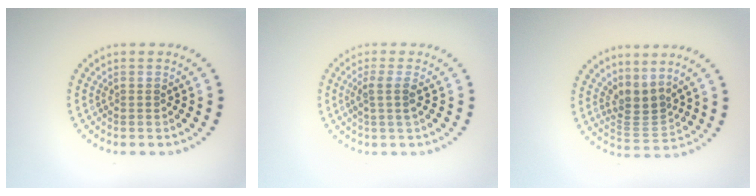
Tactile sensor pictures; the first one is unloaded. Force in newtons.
{"total": 2.0, "press": 1.6, "slide": 1.2}
{"total": 2.8, "press": 2.0, "slide": 2.0}